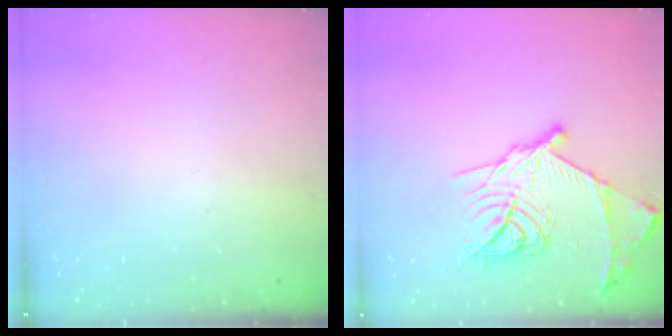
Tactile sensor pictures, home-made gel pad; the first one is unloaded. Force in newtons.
{"total": 18.8, "press": 18.8, "slide": 1.3}